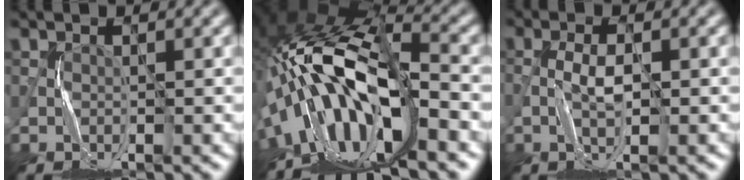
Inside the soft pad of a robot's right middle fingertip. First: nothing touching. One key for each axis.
{"total": 13.8, "fx": -5.3, "fy": 5.3, "fz": 11.6, "tx": -0.208, "ty": 0.008, "tz": -0.101}
{"total": 2.5, "fx": -0.4, "fy": 0.7, "fz": 2.4, "tx": -0.055, "ty": 0.003, "tz": -0.011}